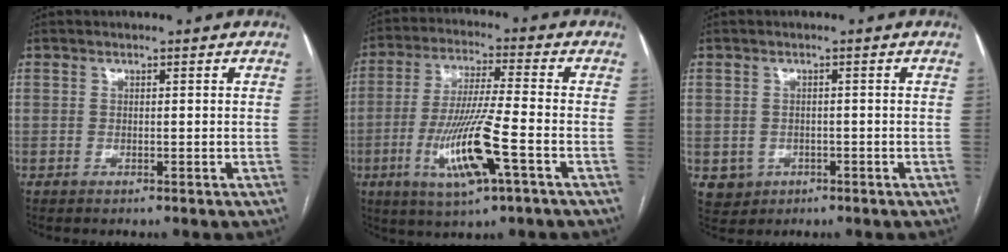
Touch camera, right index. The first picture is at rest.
{"total": 12.6, "force": [-4.3, 0.7, 11.8], "torque": [-0.238, -0.015, -0.078]}
{"total": 3.6, "force": [-1.1, 3.4, 0.5], "torque": [-0.002, 0.006, -0.009]}